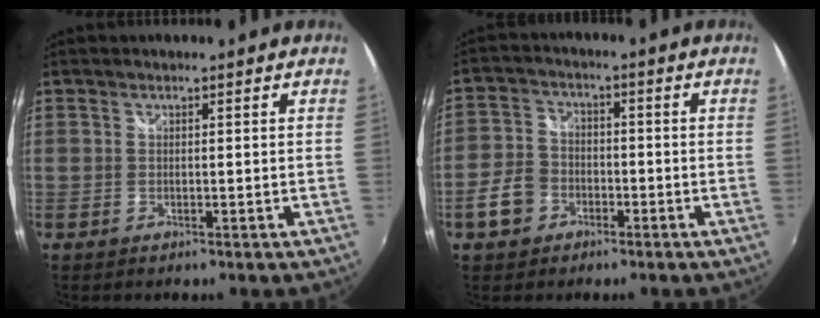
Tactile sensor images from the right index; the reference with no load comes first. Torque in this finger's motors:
{"motor_torque": [0.09, 0.02, -0.26, -0.21]}